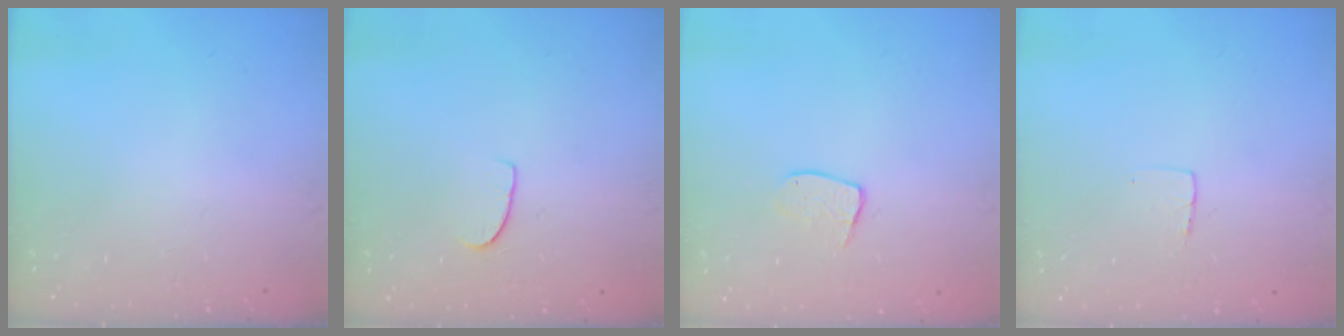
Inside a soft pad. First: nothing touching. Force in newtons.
{"total": 5.4, "press": 5.4, "slide": 0.4}
{"total": 7.4, "press": 7.4, "slide": 0.4}
{"total": 3.0, "press": 3.0, "slide": 0.2}